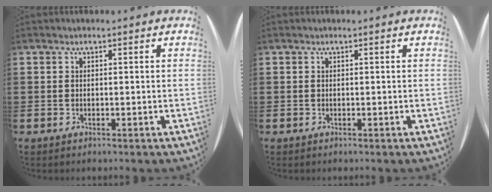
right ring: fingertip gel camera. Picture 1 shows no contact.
{"total": 0.0}